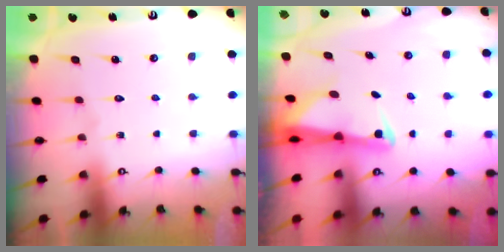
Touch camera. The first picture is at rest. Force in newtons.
{"total": 2.4, "press": 2.3, "slide": 0.5}